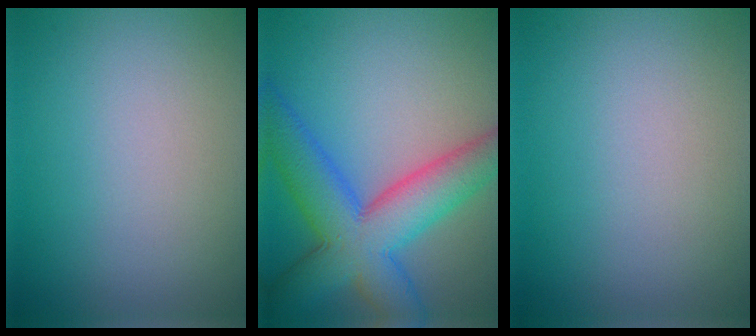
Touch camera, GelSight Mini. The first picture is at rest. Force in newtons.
{"total": 9.5, "press": 9.5, "slide": 0.3}
{"total": 0.0}